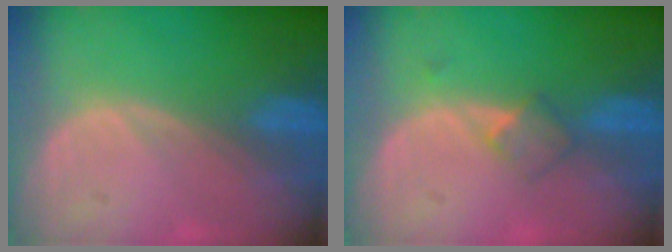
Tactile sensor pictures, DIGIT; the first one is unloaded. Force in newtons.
{"total": 2.7, "press": 2.4, "slide": 1.1}